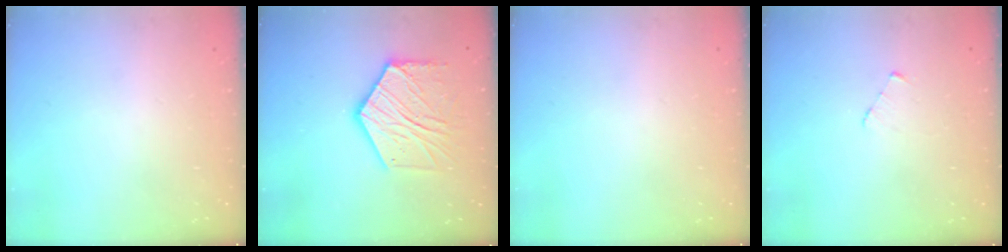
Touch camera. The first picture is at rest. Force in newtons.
{"total": 16.6, "press": 16.6, "slide": 1.1}
{"total": 0.0}
{"total": 2.7, "press": 2.7, "slide": 0.3}